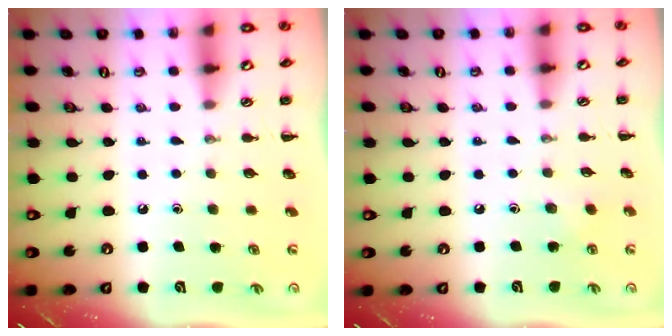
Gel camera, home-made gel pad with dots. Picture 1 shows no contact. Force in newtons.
{"total": 4.8, "press": 4.6, "slide": 1.2}